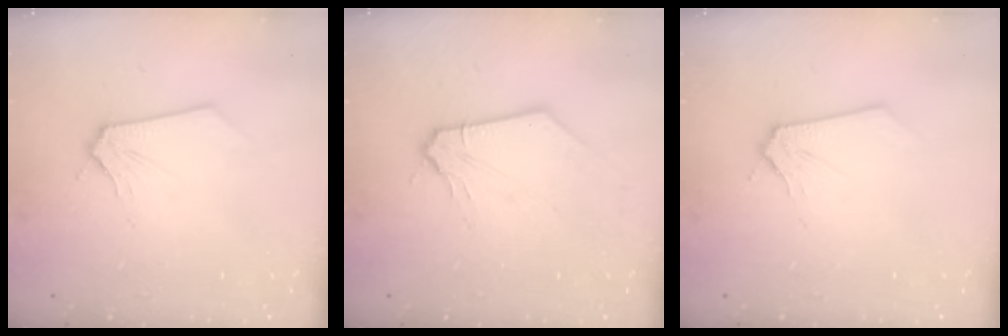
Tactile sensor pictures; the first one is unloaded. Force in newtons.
{"total": 7.9, "press": 7.8, "slide": 1.3}
{"total": 0.0}